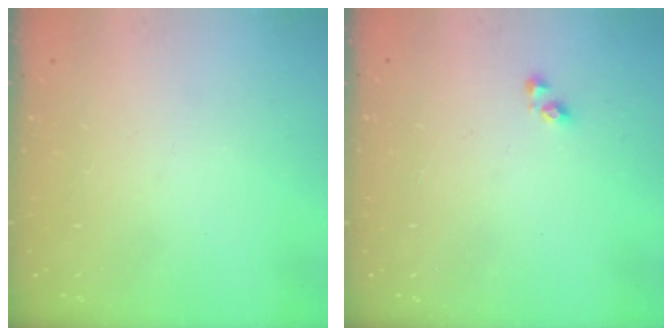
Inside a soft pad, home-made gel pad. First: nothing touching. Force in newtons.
{"total": 3.7, "press": 3.7, "slide": 0.5}